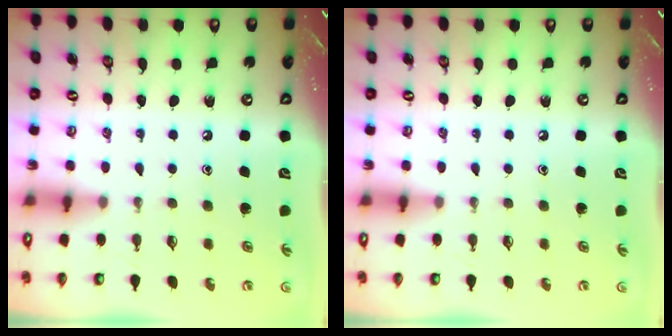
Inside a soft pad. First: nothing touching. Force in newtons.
{"total": 0.0}